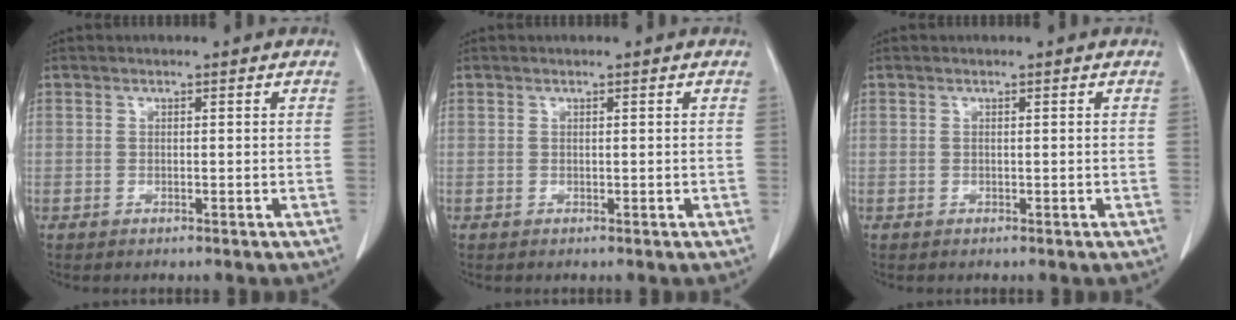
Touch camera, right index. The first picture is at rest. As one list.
[{"total": 0.0}, {"total": 0.0}]